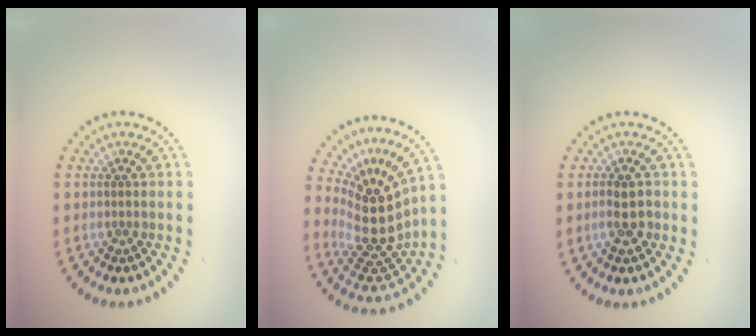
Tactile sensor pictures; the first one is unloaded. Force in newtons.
{"total": 5.2, "press": 4.1, "slide": 3.2}
{"total": 2.4, "press": 2.3, "slide": 0.7}